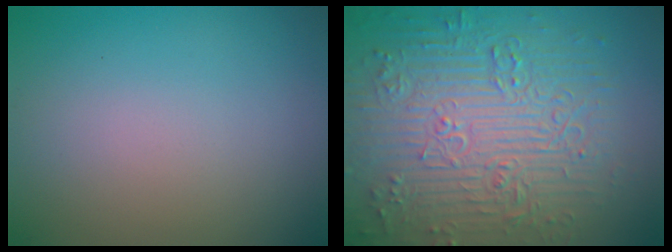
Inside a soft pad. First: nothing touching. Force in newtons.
{"total": 9.5, "press": 7.0, "slide": 6.4}